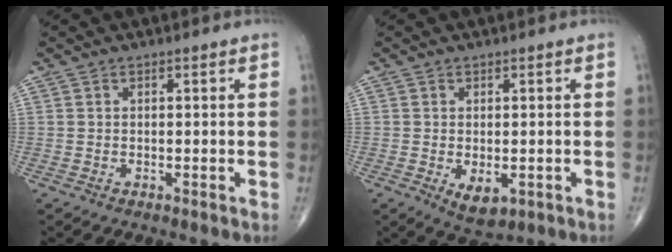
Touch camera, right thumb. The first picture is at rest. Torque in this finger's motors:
{"motor_torque": [-0.44, 0.02, -0.18, -0.01, 0.01]}